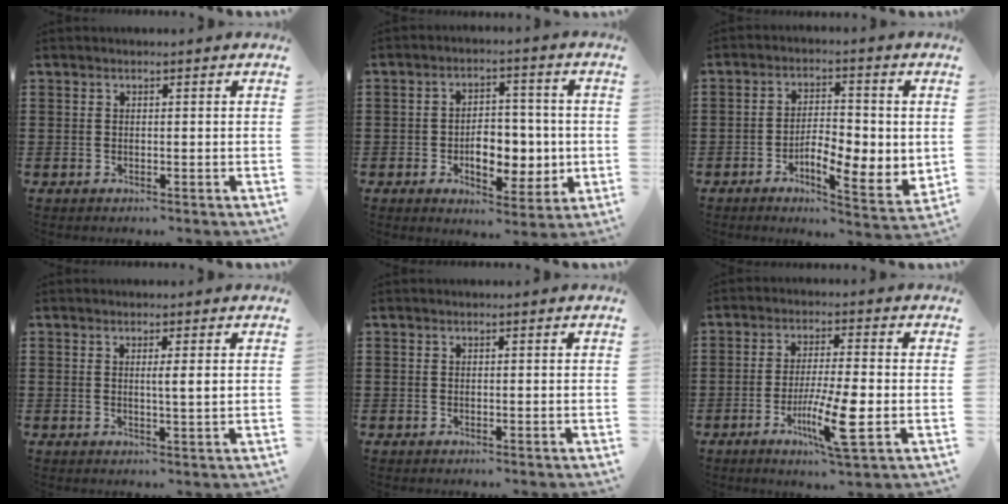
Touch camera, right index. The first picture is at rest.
{"total": 7.6, "force": [-1.3, 4.8, 5.8], "torque": [-0.083, 0.003, -0.025]}
{"total": 6.1, "force": [-1.1, 2.8, 5.3], "torque": [-0.092, -0.011, -0.023]}
{"total": 2.2, "force": [0.4, 0.0, 2.2], "torque": [-0.044, -0.002, 0.006]}
{"total": 0.0}
{"total": 9.5, "force": [-3.0, 1.1, 8.9], "torque": [-0.170, -0.016, -0.055]}